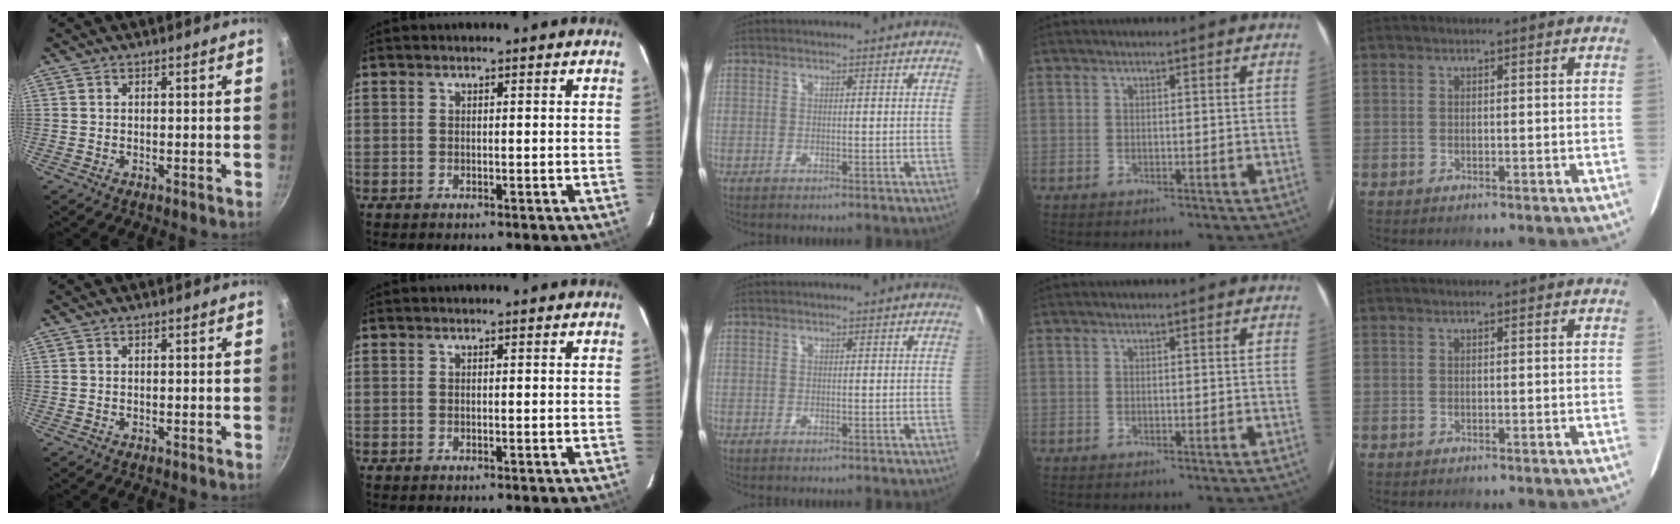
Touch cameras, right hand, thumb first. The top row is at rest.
{}